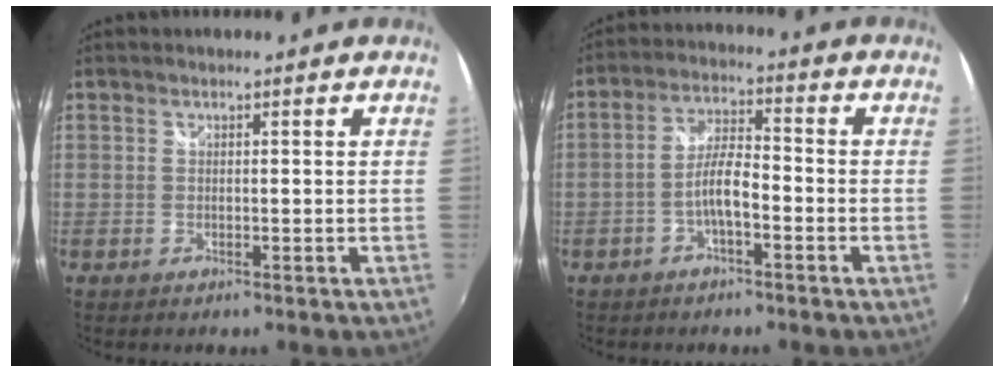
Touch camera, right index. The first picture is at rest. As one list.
[{"total": 5.4, "force": [-2.5, 1.3, 4.6], "torque": [-0.096, 0.011, -0.045]}]